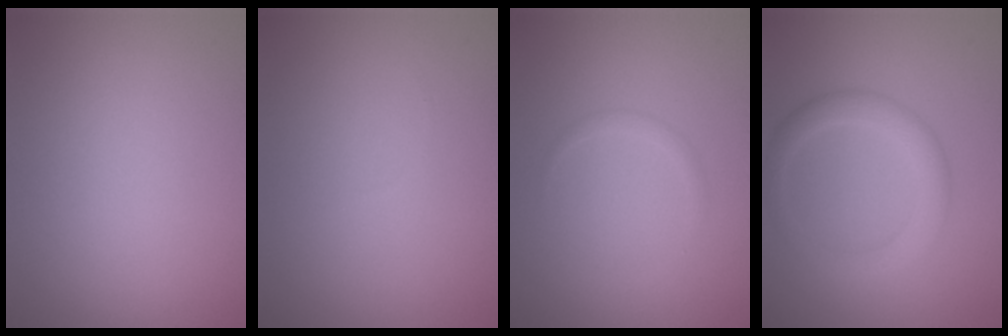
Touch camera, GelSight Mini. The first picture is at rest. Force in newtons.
{"total": 0.0}
{"total": 0.8, "press": 0.8, "slide": 0.1}
{"total": 3.1, "press": 3.1, "slide": 0.1}